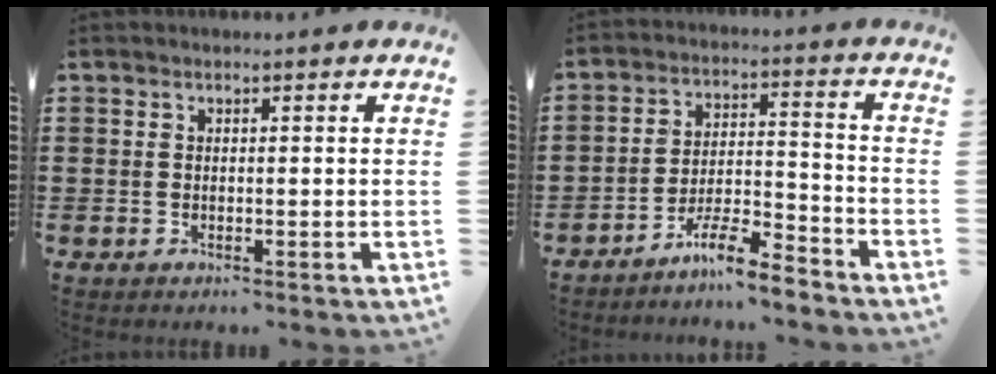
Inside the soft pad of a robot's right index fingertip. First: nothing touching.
{"total": 6.8, "force": [-6.2, 0.4, 2.8], "torque": [-0.053, 0.005, -0.118]}